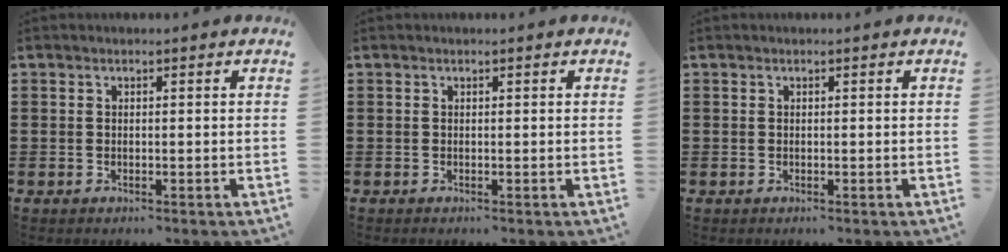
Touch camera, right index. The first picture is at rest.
{"total": 0.0}
{"total": 0.0}